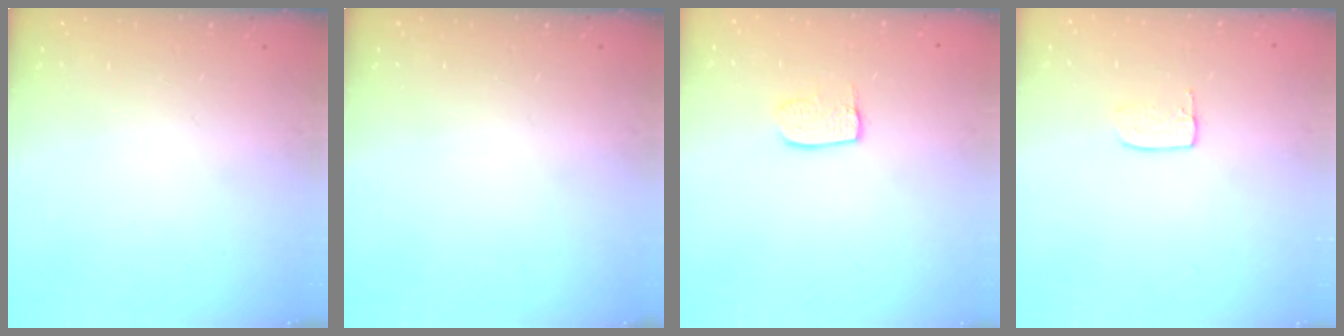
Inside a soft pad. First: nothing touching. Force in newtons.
{"total": 0.0}
{"total": 6.0, "press": 6.0, "slide": 0.3}
{"total": 3.5, "press": 3.5, "slide": 0.2}